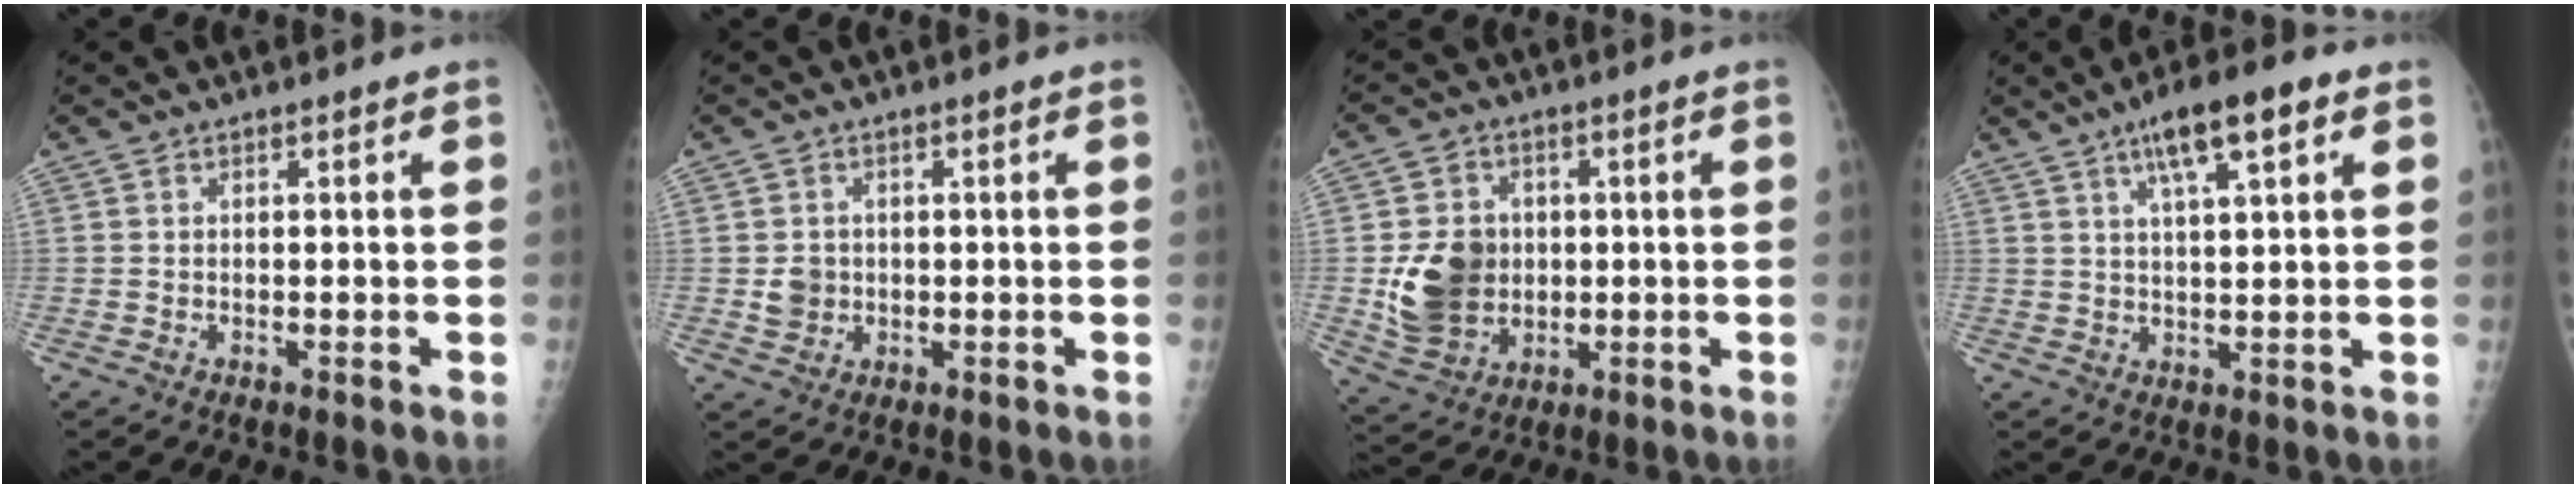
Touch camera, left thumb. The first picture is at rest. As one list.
[{"total": 3.1, "force": [-0.2, 2.9, 1.0], "torque": [-0.002, 0.003, 0.001]}, {"total": 11.7, "force": [-0.2, 9.8, 6.4], "torque": [-0.086, -0.006, 0.010]}, {"total": 10.3, "force": [5.2, 2.7, 8.5], "torque": [-0.131, 0.000, 0.081]}]